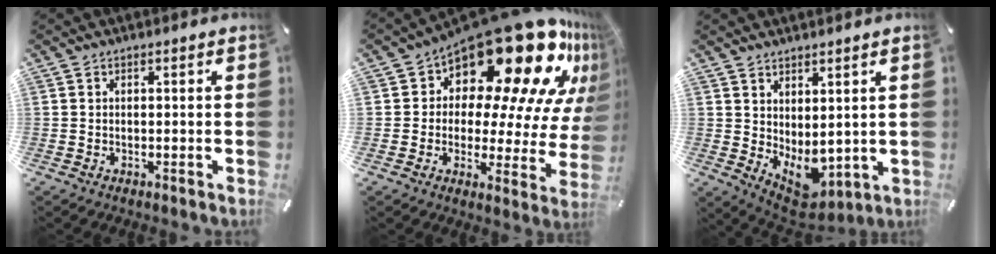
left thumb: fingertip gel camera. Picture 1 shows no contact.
{"total": 25.3, "force": [17.0, 10.7, 15.4], "torque": [-0.203, -0.147, 0.284]}
{"total": 5.7, "force": [0.6, 4.7, 3.1], "torque": [-0.048, -0.025, 0.017]}